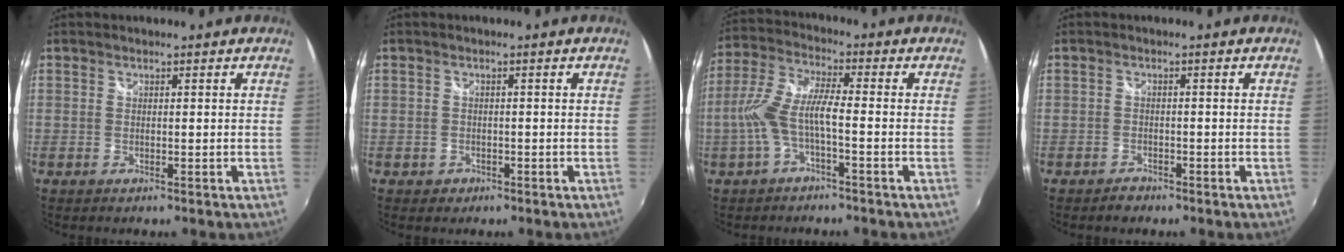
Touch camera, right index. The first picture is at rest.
{"total": 1.9, "force": [-0.8, 1.6, 0.4], "torque": [-0.010, 0.000, -0.008]}
{"total": 8.2, "force": [-2.6, 1.4, 7.6], "torque": [-0.174, 0.006, -0.047]}
{"total": 2.0, "force": [-1.6, 1.2, 0.3], "torque": [-0.010, 0.002, -0.025]}